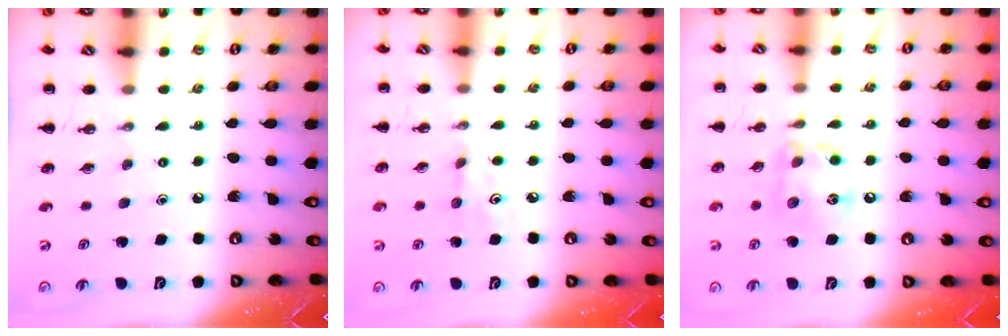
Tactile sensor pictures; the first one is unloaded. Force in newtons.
{"total": 3.7, "press": 3.6, "slide": 1.1}
{"total": 10.8, "press": 10.8, "slide": 0.6}